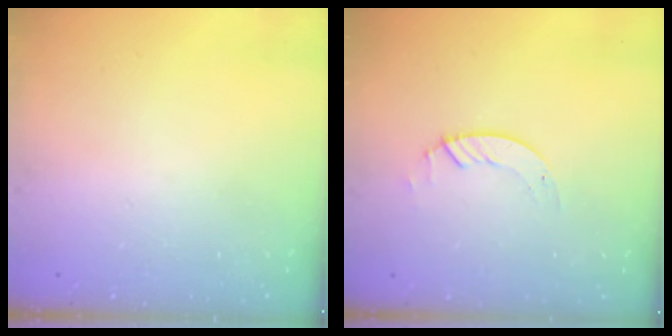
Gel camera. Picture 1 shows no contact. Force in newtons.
{"total": 1.3, "press": 1.3, "slide": 0.2}